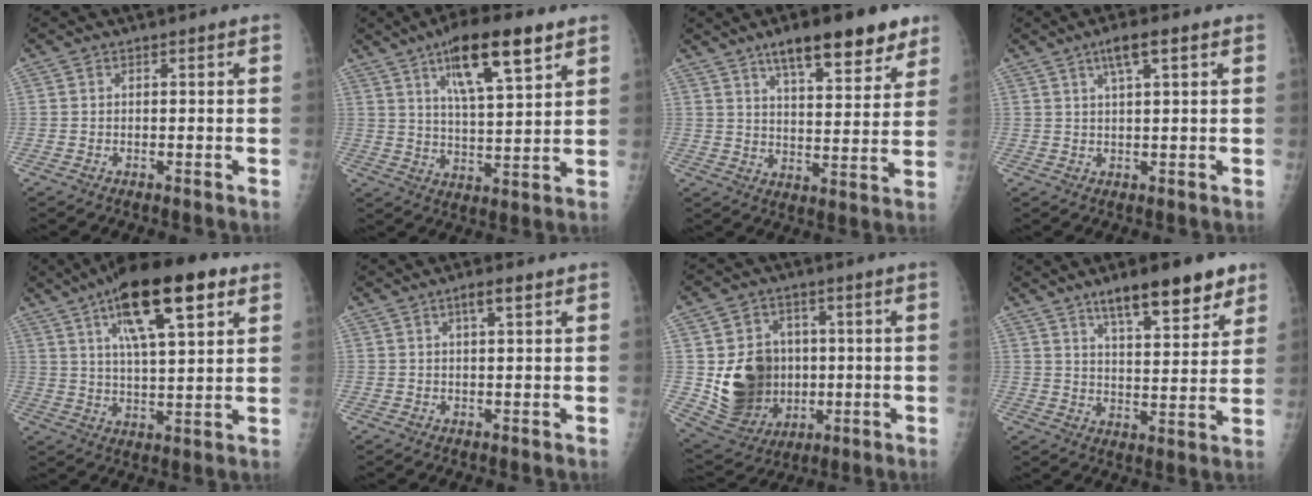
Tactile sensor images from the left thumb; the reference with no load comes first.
{"total": 14.8, "force": [8.1, 3.9, 11.7], "torque": [-0.181, -0.031, 0.137]}
{"total": 15.1, "force": [9.9, 4.9, 10.3], "torque": [-0.114, -0.040, 0.149]}
{"total": 4.8, "force": [2.4, 0.9, 4.0], "torque": [-0.073, -0.001, 0.043]}
{"total": 17.7, "force": [8.8, 5.5, 14.4], "torque": [-0.215, -0.016, 0.145]}
{"total": 3.0, "force": [1.6, 0.6, 2.5], "torque": [-0.042, -0.001, 0.027]}
{"total": 16.0, "force": [-0.4, 13.5, 8.6], "torque": [-0.109, -0.002, 0.019]}
{"total": 13.7, "force": [9.0, 4.2, 9.4], "torque": [-0.108, -0.043, 0.140]}